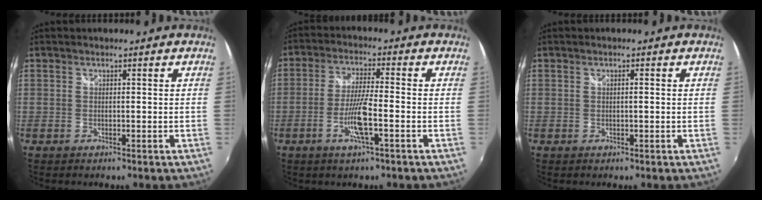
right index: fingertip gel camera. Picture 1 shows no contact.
{"total": 7.4, "force": [-2.7, 0.4, 6.8], "torque": [-0.137, -0.005, -0.053]}
{"total": 0.8, "force": [0.1, 0.0, 0.8], "torque": [-0.015, 0.001, 0.000]}